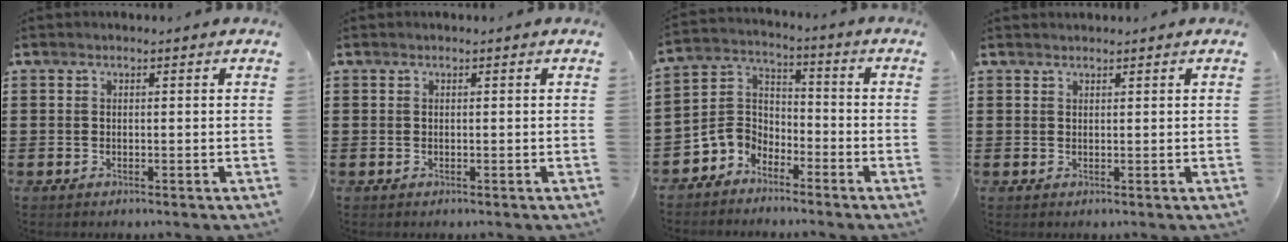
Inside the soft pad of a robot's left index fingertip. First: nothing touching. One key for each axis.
{"total": 0.0}
{"total": 5.3, "fx": -4.0, "fy": 3.5, "fz": 0.1, "tx": -0.034, "ty": 0.009, "tz": -0.089}
{"total": 0.7, "fx": 0.7, "fy": 0.1, "fz": 0.1, "tx": -0.003, "ty": -0.001, "tz": 0.014}